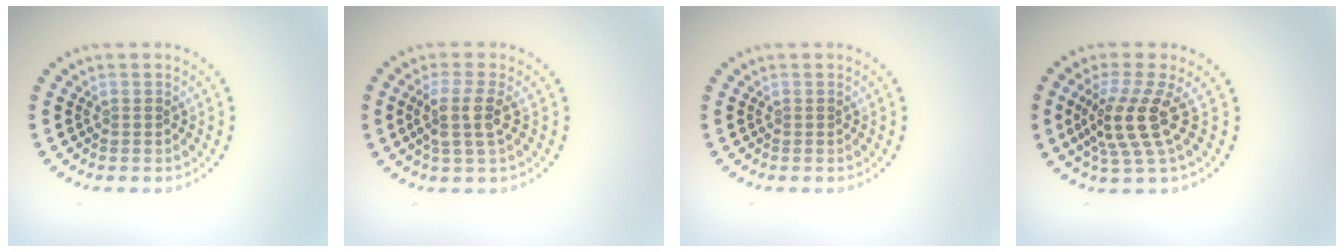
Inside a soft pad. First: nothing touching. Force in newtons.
{"total": 3.0, "press": 2.4, "slide": 1.8}
{"total": 0.0}
{"total": 4.3, "press": 3.1, "slide": 3.0}